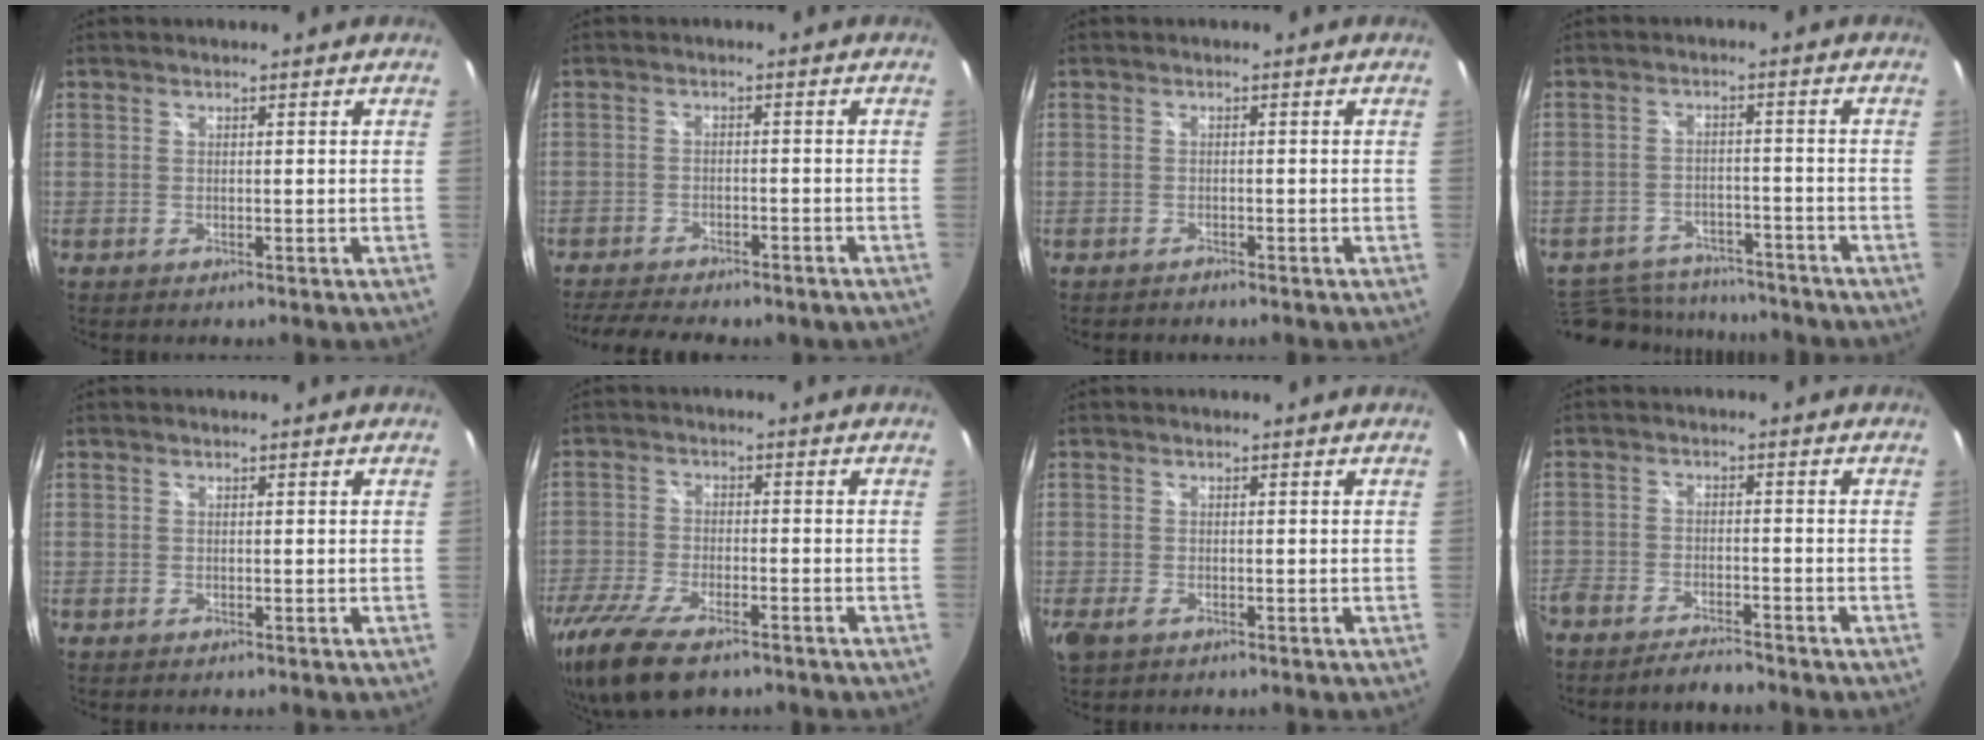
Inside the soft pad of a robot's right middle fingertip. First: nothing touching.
{"total": 10.9, "force": [-9.1, 3.2, 5.0], "torque": [-0.115, -0.024, -0.135]}
{"total": 1.1, "force": [-1.1, 0.3, 0.2], "torque": [-0.007, -0.004, -0.018]}
{"total": 16.3, "force": [-13.6, 7.1, 5.6], "torque": [-0.137, 0.008, -0.186]}
{"total": 0.0}
{"total": 14.6, "force": [-10.2, 5.5, 8.9], "torque": [-0.207, -0.051, -0.185]}
{"total": 3.1, "force": [-1.7, 1.6, 2.0], "torque": [-0.041, -0.012, -0.029]}
{"total": 7.0, "force": [-6.4, 1.6, 2.4], "torque": [-0.072, -0.012, -0.108]}